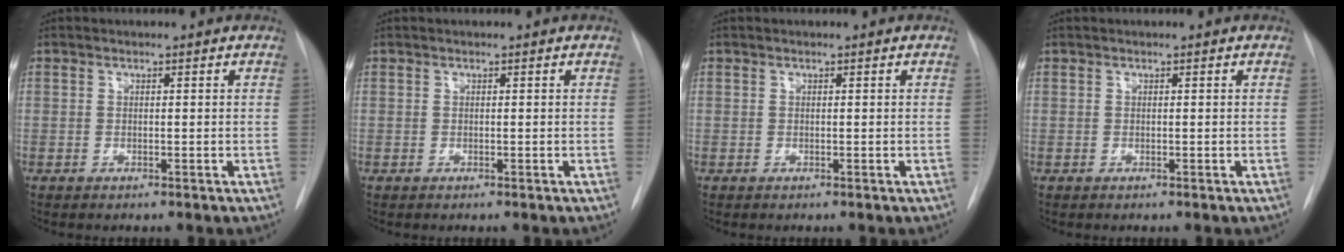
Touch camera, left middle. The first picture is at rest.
{"total": 0.0}
{"total": 0.0}
{"total": 0.0}